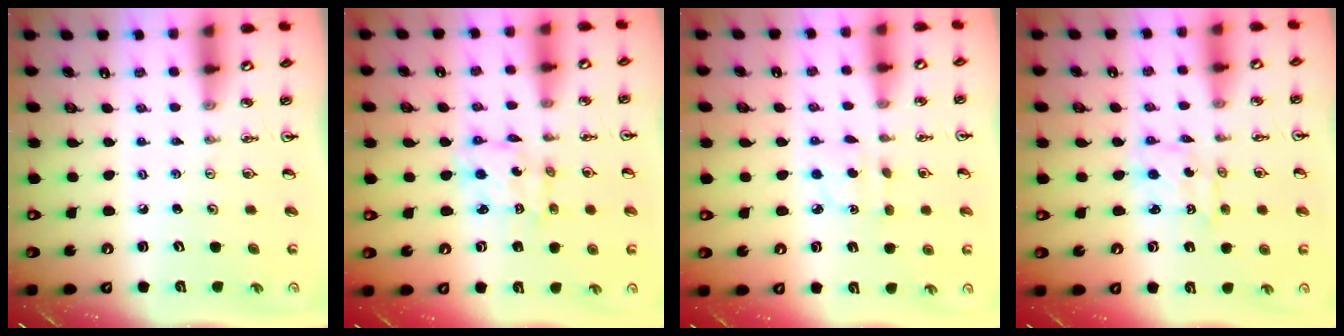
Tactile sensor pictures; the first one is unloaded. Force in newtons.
{"total": 5.5, "press": 5.5, "slide": 0.2}
{"total": 3.3, "press": 3.2, "slide": 0.7}
{"total": 1.7, "press": 1.7, "slide": 0.0}